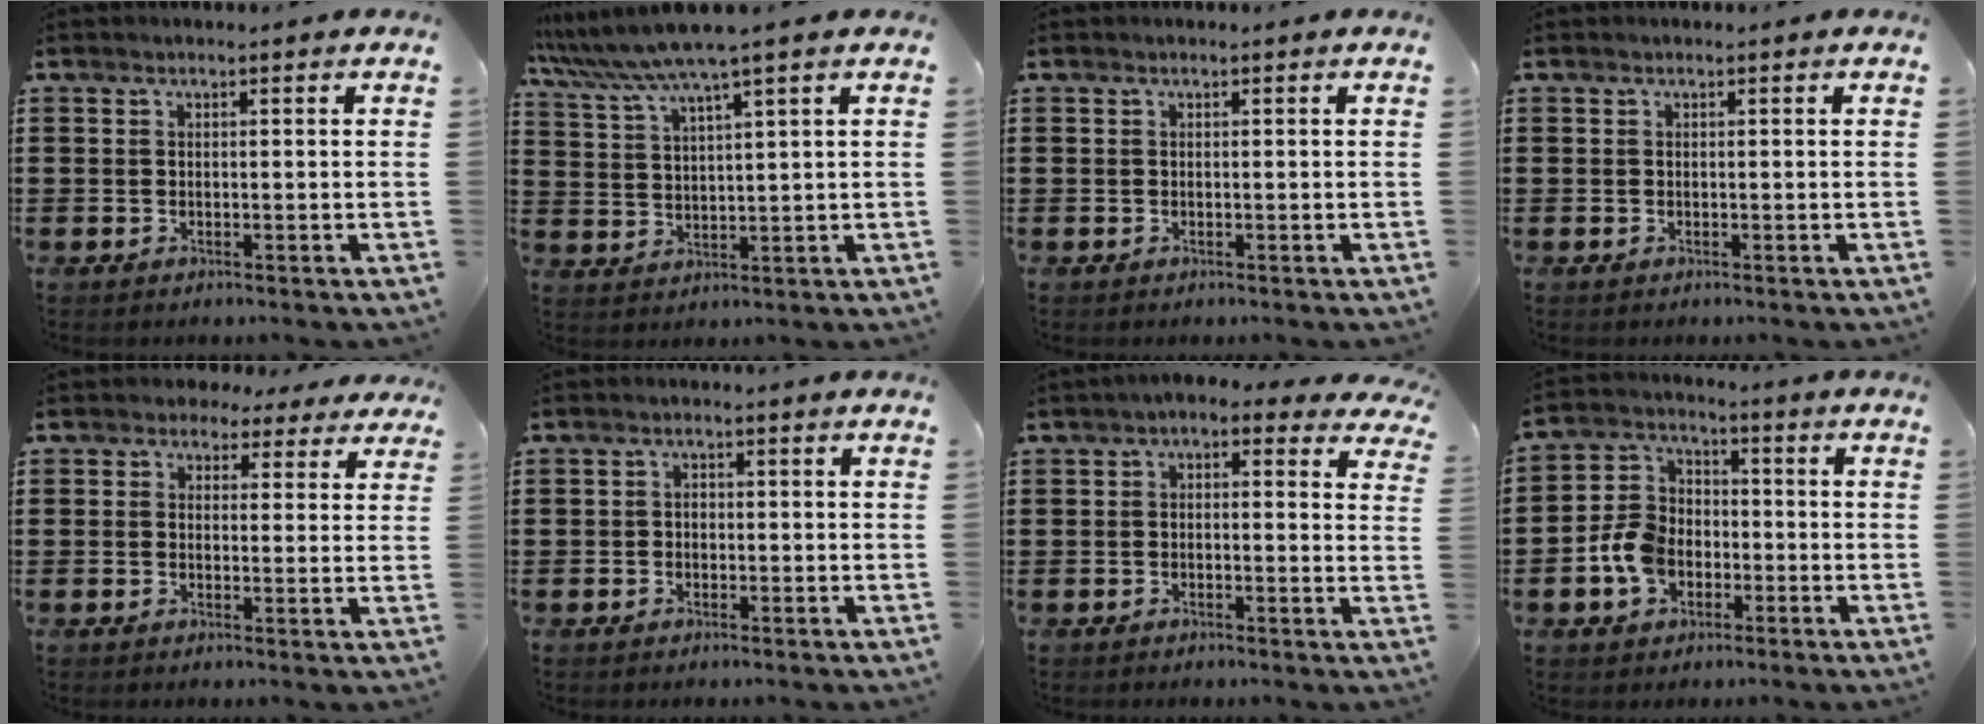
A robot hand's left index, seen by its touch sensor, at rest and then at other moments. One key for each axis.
{"total": 6.1, "fx": 4.8, "fy": -0.4, "fz": 3.7, "tx": -0.088, "ty": -0.022, "tz": 0.081}
{"total": 0.0}
{"total": 0.0}
{"total": 3.1, "fx": 2.3, "fy": 2.0, "fz": 0.7, "tx": -0.019, "ty": 0.002, "tz": 0.040}
{"total": 1.2, "fx": -0.4, "fy": 1.1, "fz": 0.4, "tx": -0.011, "ty": 0.005, "tz": -0.011}
{"total": 1.8, "fx": 0.5, "fy": 1.0, "fz": 1.4, "tx": -0.032, "ty": 0.007, "tz": 0.005}
{"total": 7.7, "fx": -2.5, "fy": 6.0, "fz": 4.1, "tx": -0.109, "ty": 0.014, "tz": -0.050}